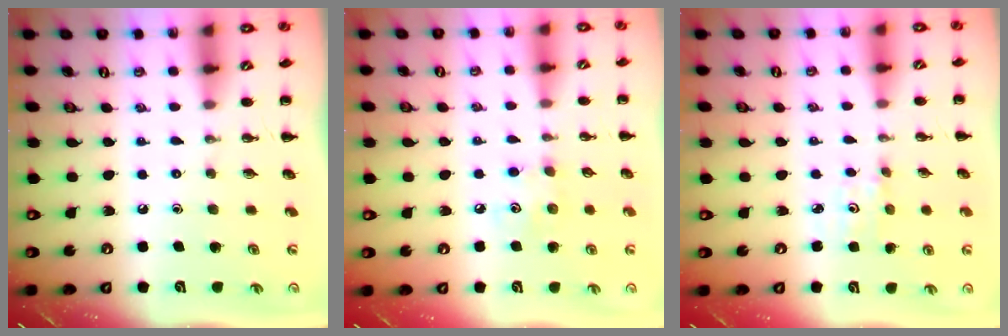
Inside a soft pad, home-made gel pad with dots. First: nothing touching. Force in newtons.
{"total": 5.0, "press": 4.9, "slide": 0.9}
{"total": 2.6, "press": 2.5, "slide": 0.8}